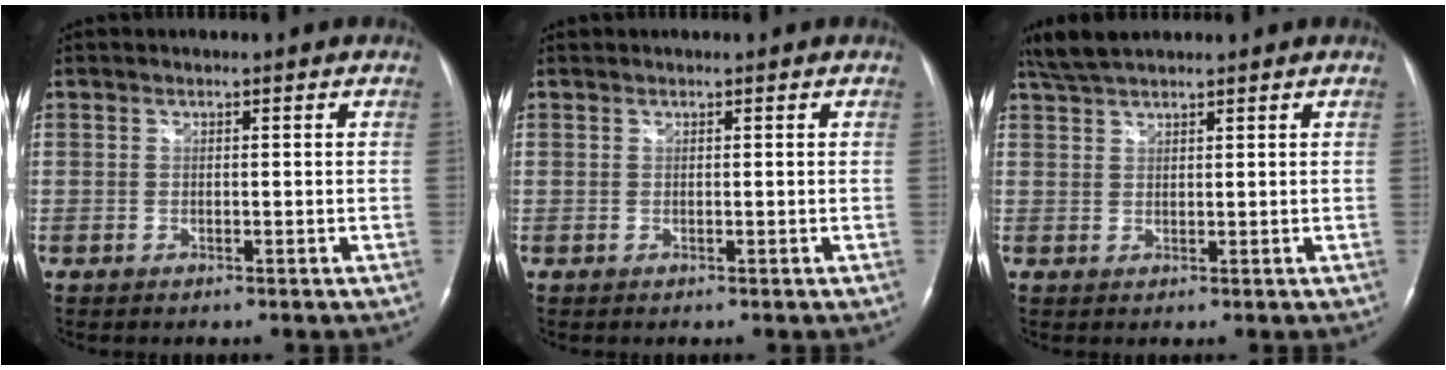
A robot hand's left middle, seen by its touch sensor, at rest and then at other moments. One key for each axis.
{"total": 0.0}
{"total": 4.2, "fx": 3.7, "fy": 0.7, "fz": 1.8, "tx": -0.047, "ty": 0.015, "tz": 0.075}